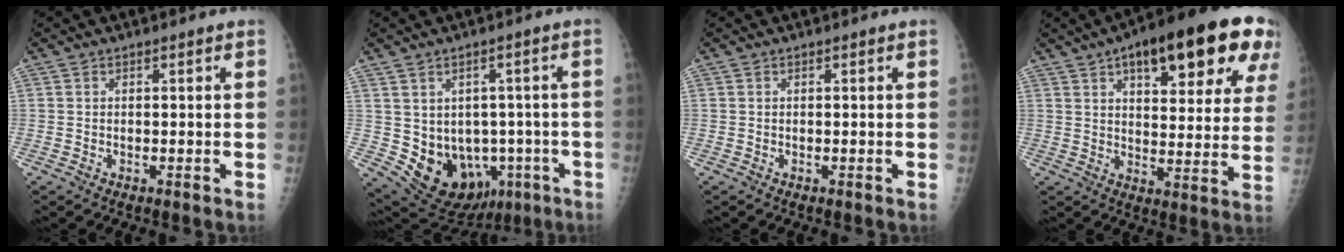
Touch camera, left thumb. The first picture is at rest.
{"total": 14.8, "force": [-4.2, 11.5, 8.4], "torque": [-0.097, 0.020, -0.033]}
{"total": 0.0}
{"total": 24.0, "force": [12.0, 8.8, 18.8], "torque": [-0.229, -0.005, 0.164]}